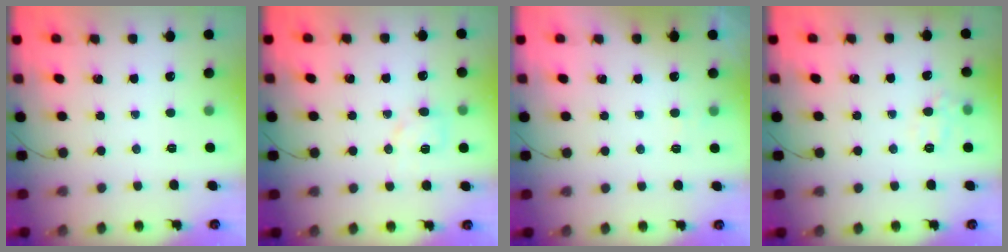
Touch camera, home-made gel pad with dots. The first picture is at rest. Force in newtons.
{"total": 5.2, "press": 4.9, "slide": 1.6}
{"total": 2.3, "press": 2.0, "slide": 1.2}
{"total": 8.0, "press": 7.9, "slide": 1.5}